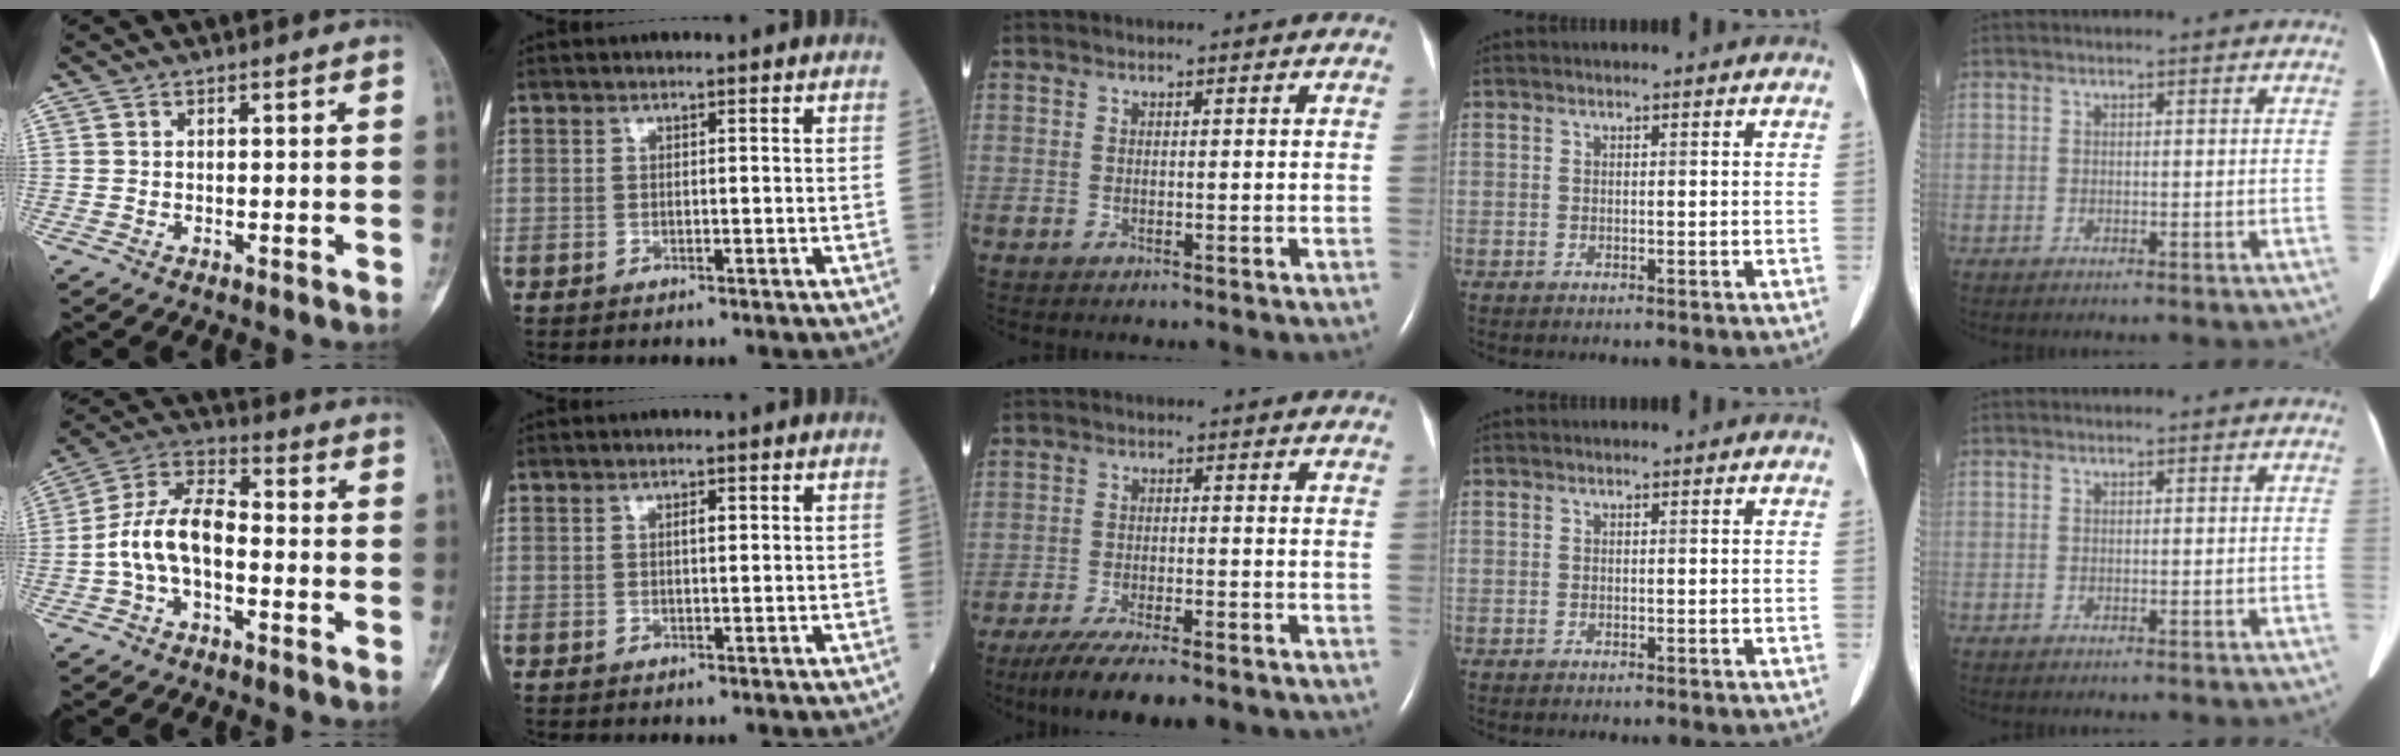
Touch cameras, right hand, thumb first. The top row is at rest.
{"thumb": {"total": 10.3, "force": [-2.3, 5.5, 8.4], "torque": [-0.156, 0.042, -0.054]}, "index": {"total": 1.1, "force": [0.3, 0.2, 1.0], "torque": [-0.022, -0.001, 0.005]}, "middle": {"total": 11.4, "force": [-9.1, 1.8, 6.5], "torque": [-0.102, -0.021, -0.138]}}